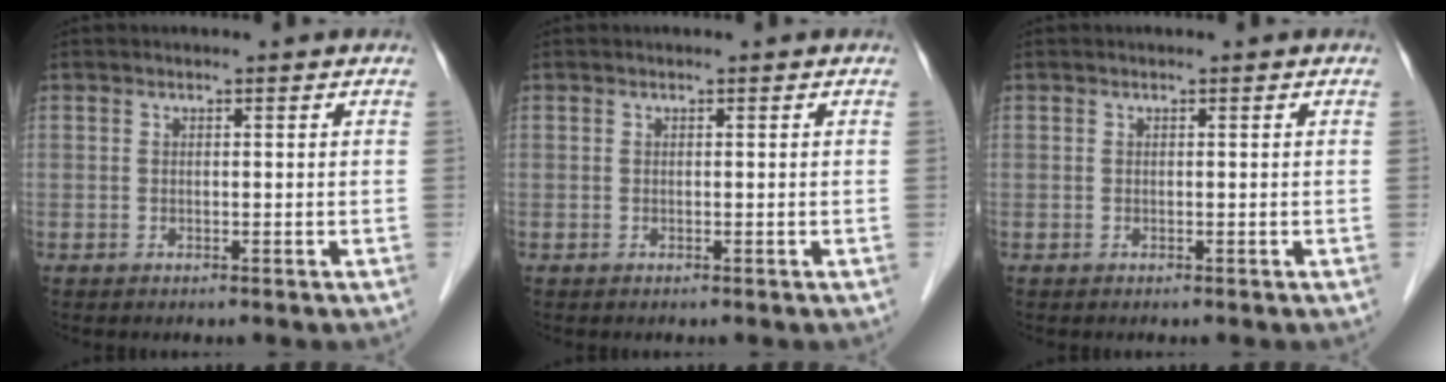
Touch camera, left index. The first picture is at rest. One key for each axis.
{"total": 0.0}
{"total": 0.0}